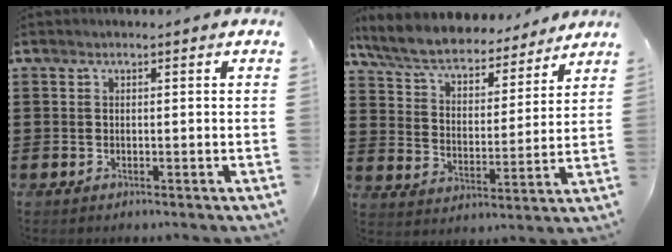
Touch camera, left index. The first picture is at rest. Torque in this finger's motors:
{"motor_torque": [1.68, -0.46, 0.52, 0.12]}